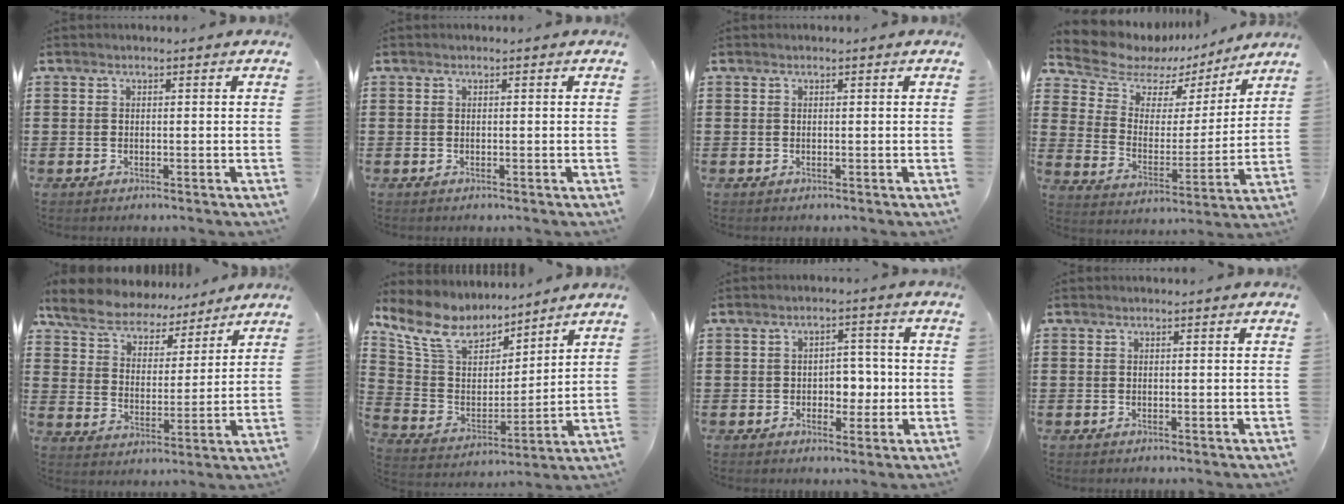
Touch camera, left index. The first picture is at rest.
{"total": 0.0}
{"total": 0.0}
{"total": 7.9, "force": [6.6, 4.1, 1.4], "torque": [-0.072, -0.042, 0.117]}
{"total": 7.4, "force": [6.9, 2.0, 1.5], "torque": [-0.066, -0.036, 0.125]}
{"total": 11.0, "force": [8.9, 5.0, 4.0], "torque": [-0.126, -0.044, 0.165]}
{"total": 4.3, "force": [-0.7, 3.1, 2.9], "torque": [-0.047, 0.002, -0.021]}
{"total": 0.0}